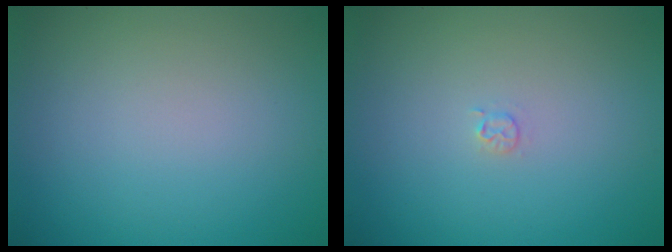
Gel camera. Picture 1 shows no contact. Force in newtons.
{"total": 0.7, "press": 0.7, "slide": 0.1}